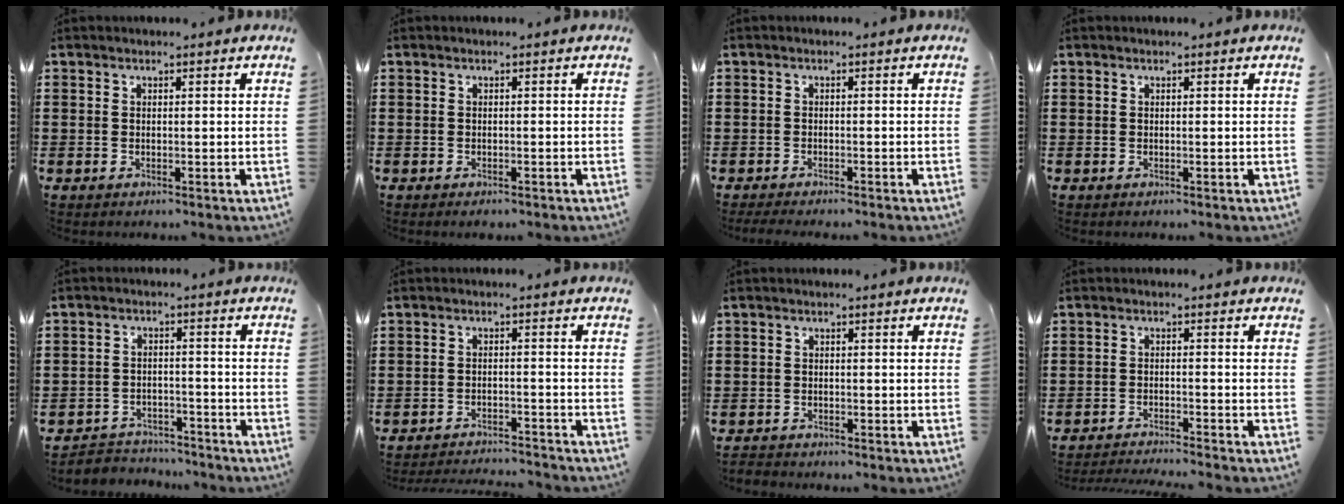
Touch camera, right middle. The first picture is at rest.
{"total": 0.5, "force": [-0.5, 0.0, 0.0], "torque": [-0.002, -0.002, -0.010]}
{"total": 1.3, "force": [-1.3, 0.3, 0.1], "torque": [-0.004, -0.001, -0.026]}
{"total": 0.0}
{"total": 3.9, "force": [-3.7, 1.2, -0.4], "torque": [-0.002, 0.003, -0.079]}
{"total": 3.1, "force": [-3.1, 0.0, 0.1], "torque": [-0.008, -0.001, -0.064]}
{"total": 1.5, "force": [-1.4, 0.5, -0.3], "torque": [0.001, -0.001, -0.031]}
{"total": 2.6, "force": [-2.6, -0.3, 0.2], "torque": [-0.007, -0.003, -0.053]}